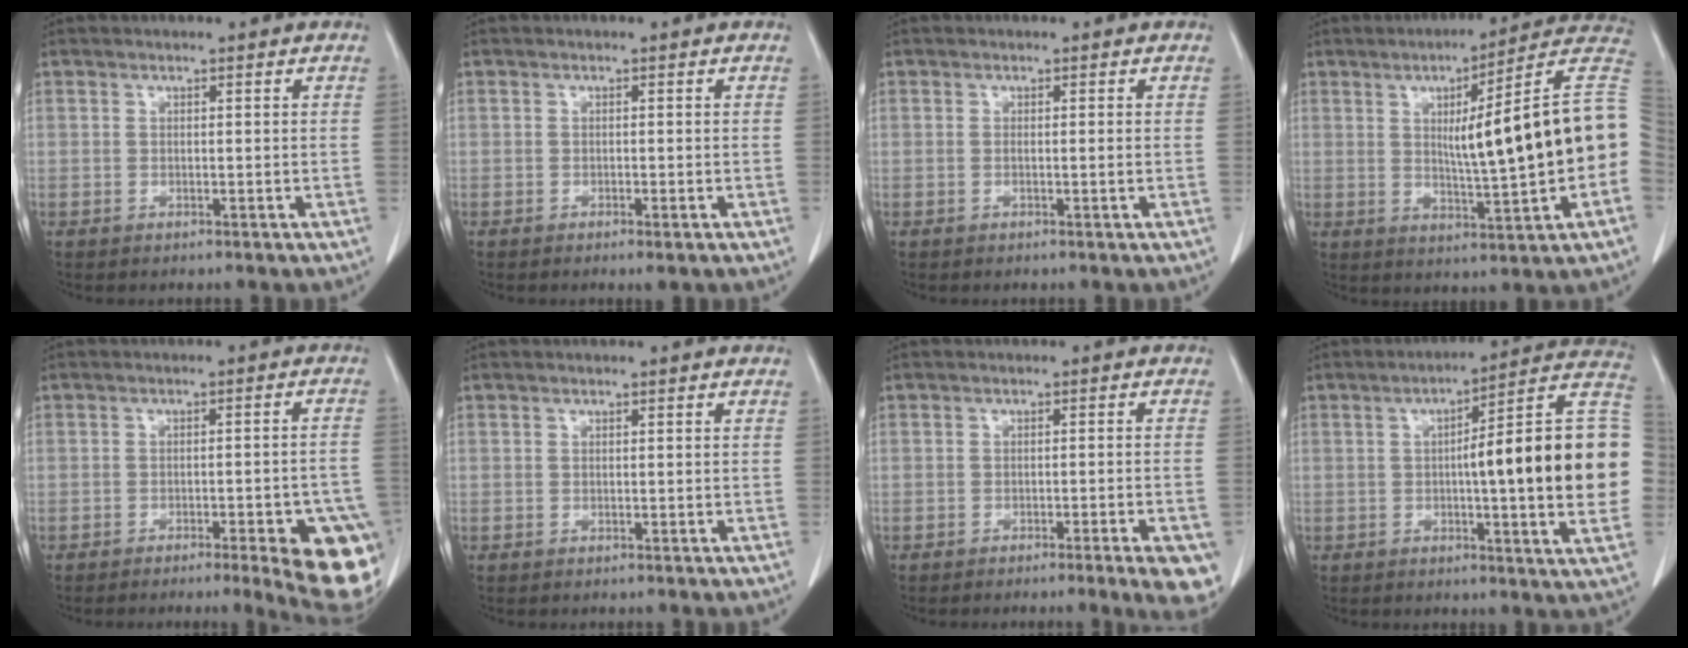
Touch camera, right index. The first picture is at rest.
{"total": 1.1, "force": [-0.7, 0.2, 0.9], "torque": [-0.017, -0.002, -0.007]}
{"total": 0.7, "force": [-0.2, -0.1, 0.6], "torque": [-0.010, 0.000, -0.001]}
{"total": 18.6, "force": [0.4, 0.0, 18.5], "torque": [-0.229, 0.021, 0.002]}
{"total": 13.1, "force": [-6.9, 2.2, 10.9], "torque": [-0.053, 0.018, -0.082]}
{"total": 0.0}
{"total": 8.3, "force": [-5.5, 1.0, 6.1], "torque": [-0.051, -0.001, -0.074]}
{"total": 21.5, "force": [0.2, 2.2, 21.4], "torque": [-0.209, 0.040, 0.001]}